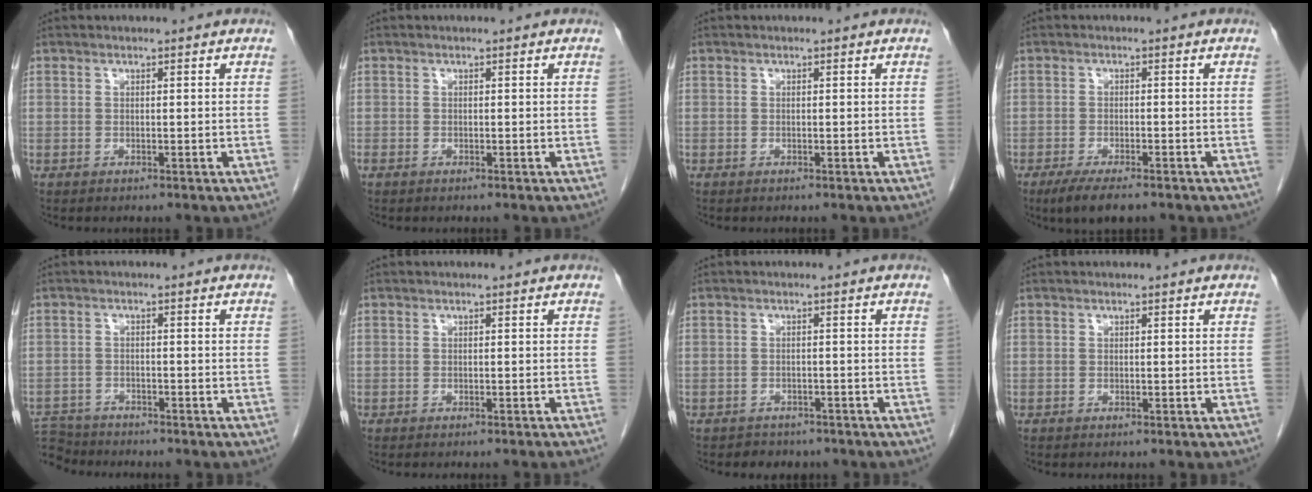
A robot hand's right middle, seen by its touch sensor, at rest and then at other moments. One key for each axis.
{"total": 0.0}
{"total": 0.0}
{"total": 5.6, "fx": -4.1, "fy": 1.2, "fz": 3.6, "tx": -0.064, "ty": -0.013, "tz": -0.064}
{"total": 6.3, "fx": -6.1, "fy": 1.7, "fz": 0.1, "tx": -0.006, "ty": 0.000, "tz": -0.110}
{"total": 2.0, "fx": -1.8, "fy": -0.3, "fz": 0.9, "tx": -0.009, "ty": 0.006, "tz": -0.022}
{"total": 3.5, "fx": -2.9, "fy": 1.9, "fz": 0.3, "tx": -0.017, "ty": 0.004, "tz": -0.036}
{"total": 0.0}